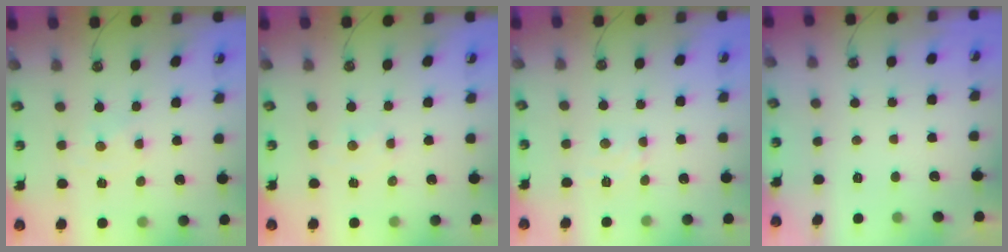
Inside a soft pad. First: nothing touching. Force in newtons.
{"total": 1.8, "press": 1.8, "slide": 0.3}
{"total": 4.3, "press": 4.3, "slide": 0.6}
{"total": 0.0}